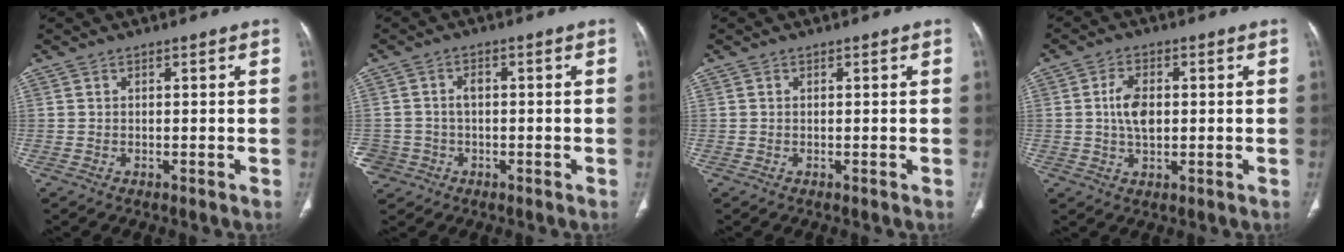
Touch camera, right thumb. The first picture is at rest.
{"total": 6.0, "force": [-1.7, 5.6, 1.5], "torque": [-0.023, 0.020, -0.022]}
{"total": 0.0}
{"total": 5.8, "force": [0.4, 3.5, 4.6], "torque": [-0.083, 0.003, 0.007]}